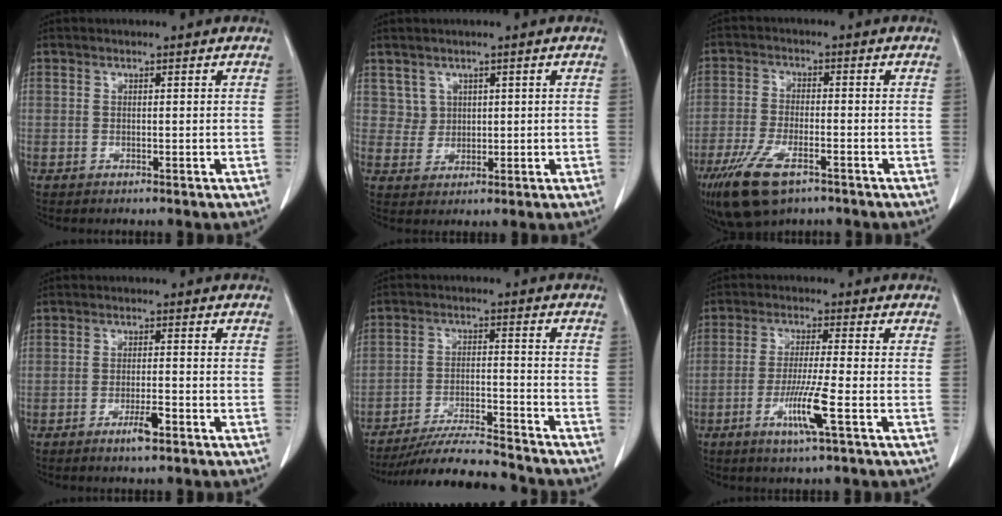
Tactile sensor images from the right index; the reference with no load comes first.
{"total": 3.0, "force": [1.4, 2.6, -0.1], "torque": [0.017, 0.007, 0.025]}
{"total": 10.4, "force": [-6.5, 3.7, 7.3], "torque": [-0.145, -0.019, -0.113]}
{"total": 3.2, "force": [-1.8, 0.3, 2.6], "torque": [-0.041, 0.000, -0.029]}
{"total": 13.8, "force": [-12.9, 0.7, 4.6], "torque": [-0.070, -0.004, -0.205]}
{"total": 7.1, "force": [-2.8, -0.6, 6.5], "torque": [-0.121, -0.015, -0.052]}